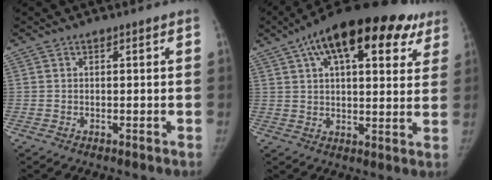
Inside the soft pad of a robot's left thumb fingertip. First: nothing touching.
{"total": 24.5, "force": [12.6, 11.1, 17.8], "torque": [-0.242, 0.016, 0.181]}